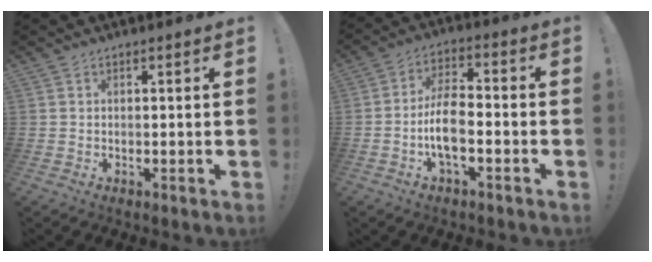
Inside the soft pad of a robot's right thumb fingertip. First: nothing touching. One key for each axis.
{"total": 9.9, "fx": -3.5, "fy": 4.4, "fz": 8.1, "tx": -0.163, "ty": 0.011, "tz": -0.064}